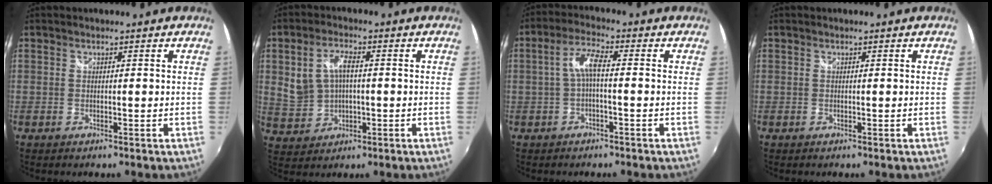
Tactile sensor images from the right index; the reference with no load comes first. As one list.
[{"total": 7.3, "force": [0.4, 5.0, 5.2], "torque": [-0.114, 0.011, 0.023]}, {"total": 4.7, "force": [-0.7, 1.0, 4.6], "torque": [-0.096, 0.013, -0.013]}, {"total": 0.0}]